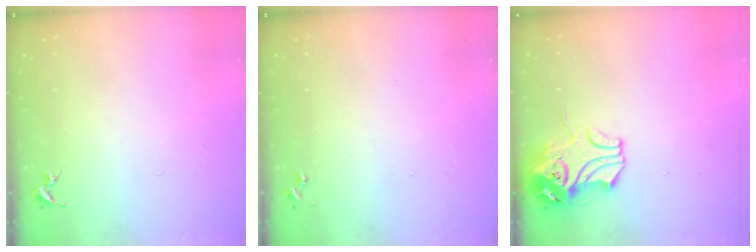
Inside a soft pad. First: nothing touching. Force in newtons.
{"total": 0.0}
{"total": 11.9, "press": 11.8, "slide": 1.8}